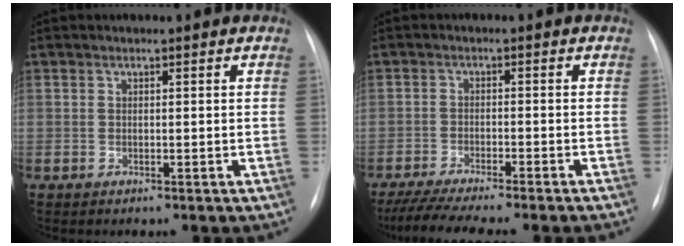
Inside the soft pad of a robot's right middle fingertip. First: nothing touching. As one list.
[{"total": 11.3, "force": [-9.8, -0.3, 5.6], "torque": [-0.076, -0.023, -0.148]}]